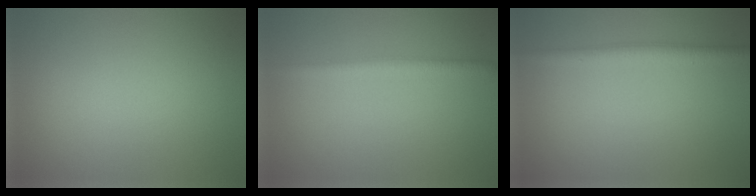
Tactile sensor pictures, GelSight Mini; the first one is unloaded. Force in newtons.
{"total": 2.1, "press": 2.1, "slide": 0.2}
{"total": 2.4, "press": 2.4, "slide": 0.2}